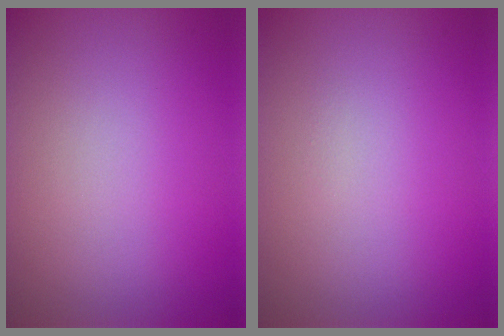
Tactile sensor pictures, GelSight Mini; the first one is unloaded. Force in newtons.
{"total": 0.0}